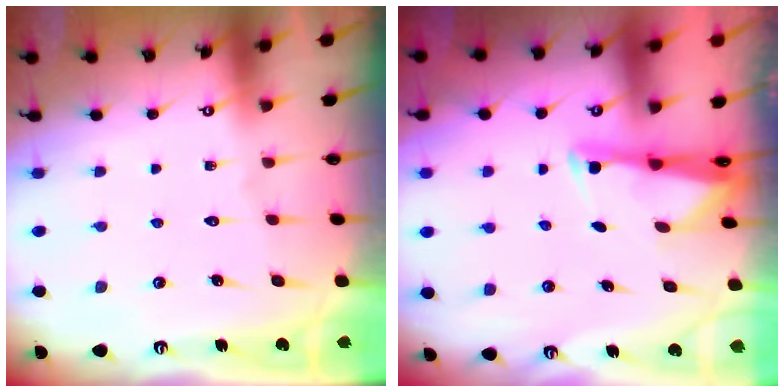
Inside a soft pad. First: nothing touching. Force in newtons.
{"total": 2.5, "press": 2.5, "slide": 0.5}